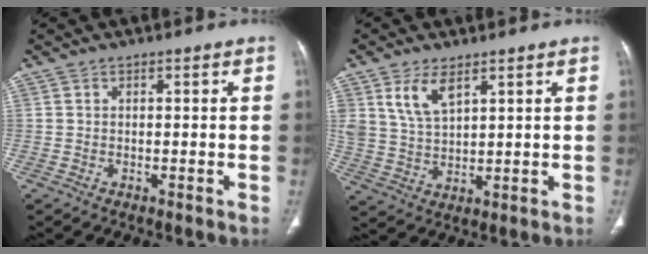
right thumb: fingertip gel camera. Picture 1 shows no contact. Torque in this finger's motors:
{"motor_torque": [0.02, 0.02, 0.51, 0.36, 0.09]}